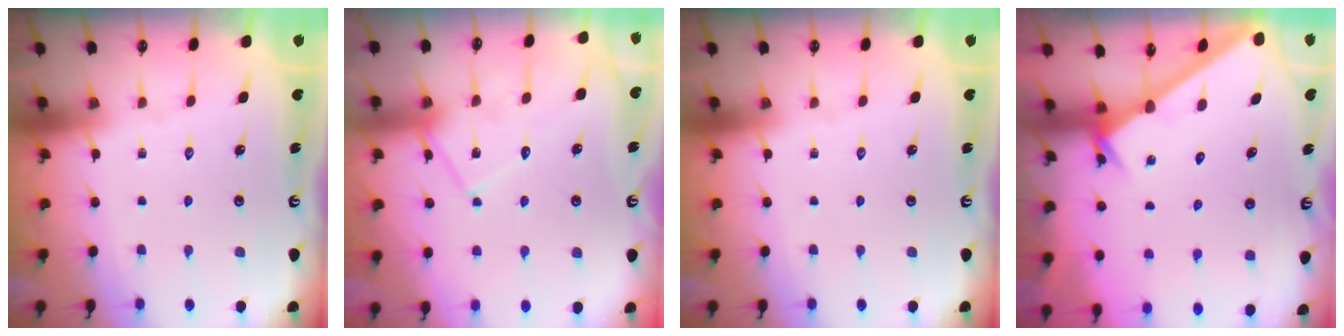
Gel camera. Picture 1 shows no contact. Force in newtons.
{"total": 11.3, "press": 11.3, "slide": 0.7}
{"total": 0.0}
{"total": 2.6, "press": 2.6, "slide": 0.1}